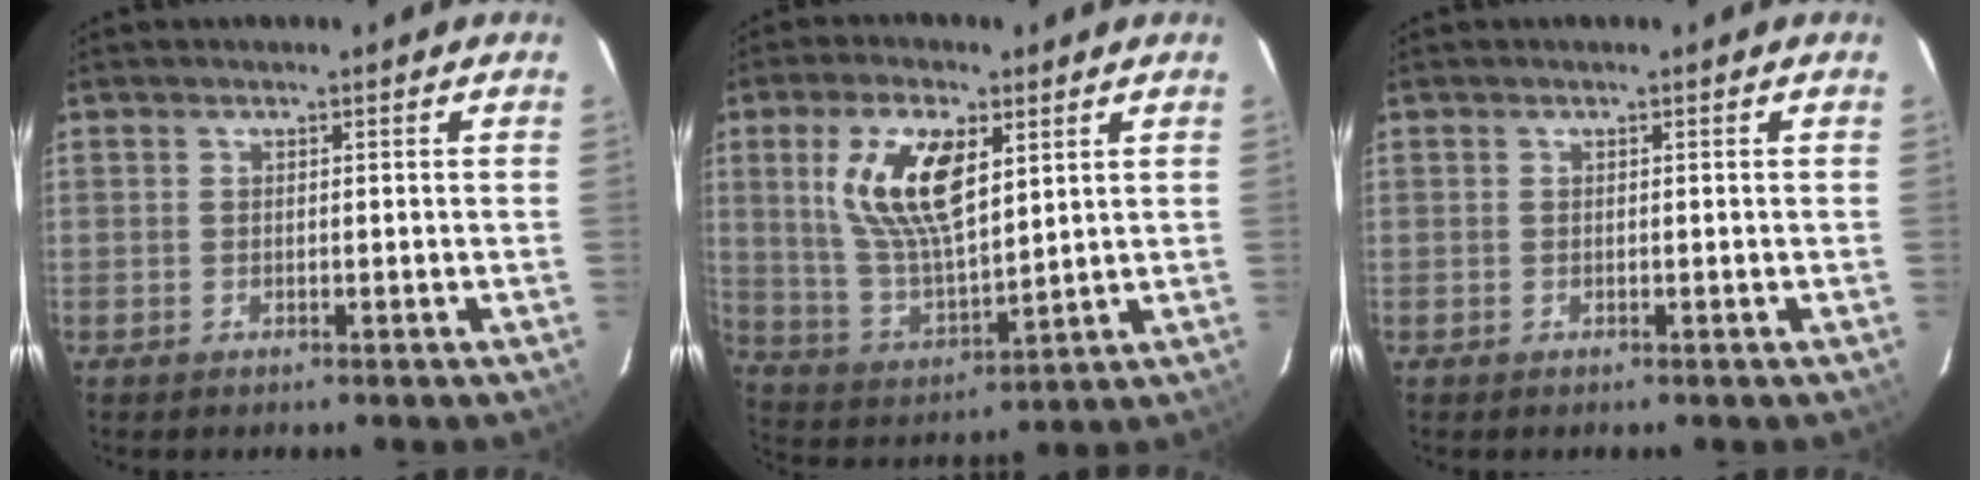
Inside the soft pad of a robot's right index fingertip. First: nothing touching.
{"total": 14.5, "force": [5.1, 6.2, 12.1], "torque": [-0.239, 0.007, 0.108]}
{"total": 0.0}